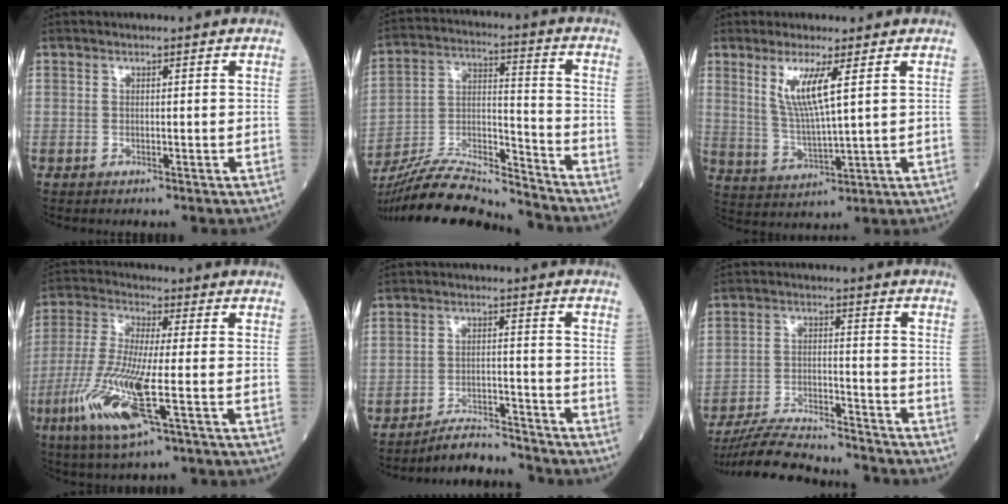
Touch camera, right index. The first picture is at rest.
{"total": 18.1, "force": [-17.2, 0.8, 5.5], "torque": [-0.114, 0.006, -0.302]}
{"total": 7.3, "force": [3.0, 0.1, 6.7], "torque": [-0.136, -0.012, 0.065]}
{"total": 13.6, "force": [-4.5, 1.5, 12.7], "torque": [-0.273, -0.027, -0.085]}
{"total": 5.7, "force": [-5.7, 0.6, 0.2], "torque": [0.000, 0.004, -0.094]}
{"total": 14.0, "force": [-13.4, 1.1, 4.1], "torque": [-0.068, 0.001, -0.217]}